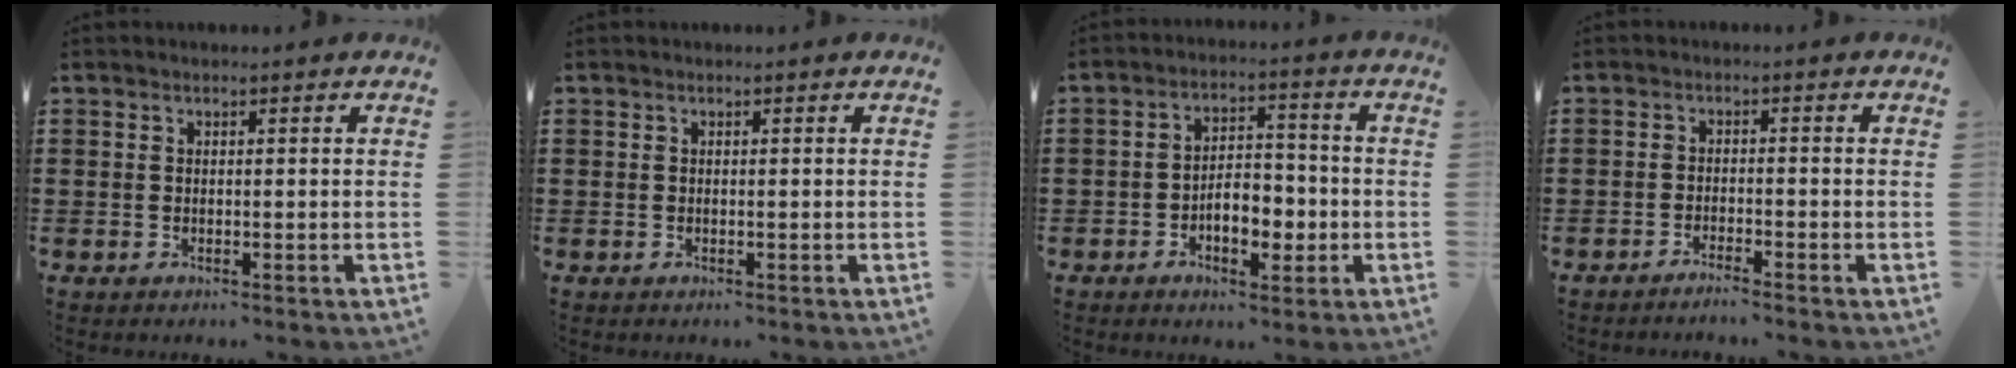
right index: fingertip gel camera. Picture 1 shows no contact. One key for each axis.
{"total": 0.0}
{"total": 6.5, "fx": -2.2, "fy": 3.5, "fz": 5.0, "tx": -0.071, "ty": 0.006, "tz": -0.043}
{"total": 1.8, "fx": -1.7, "fy": -0.3, "fz": 0.3, "tx": -0.006, "ty": 0.003, "tz": -0.034}